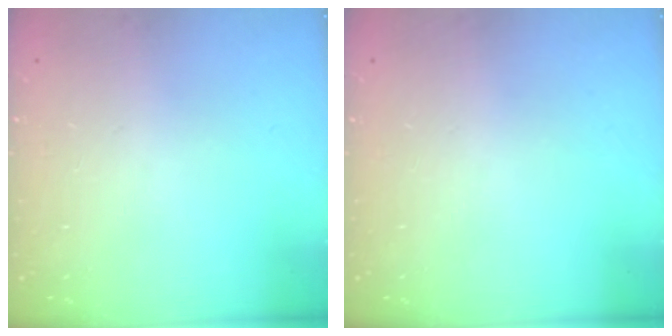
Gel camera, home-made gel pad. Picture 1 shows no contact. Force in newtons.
{"total": 0.0}